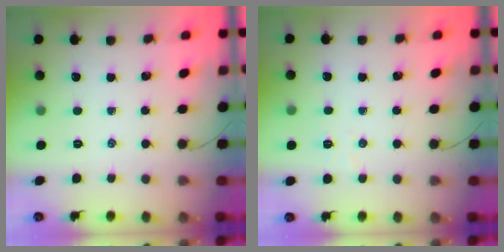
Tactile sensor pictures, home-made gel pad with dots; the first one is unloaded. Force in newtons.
{"total": 4.0, "press": 3.9, "slide": 0.9}